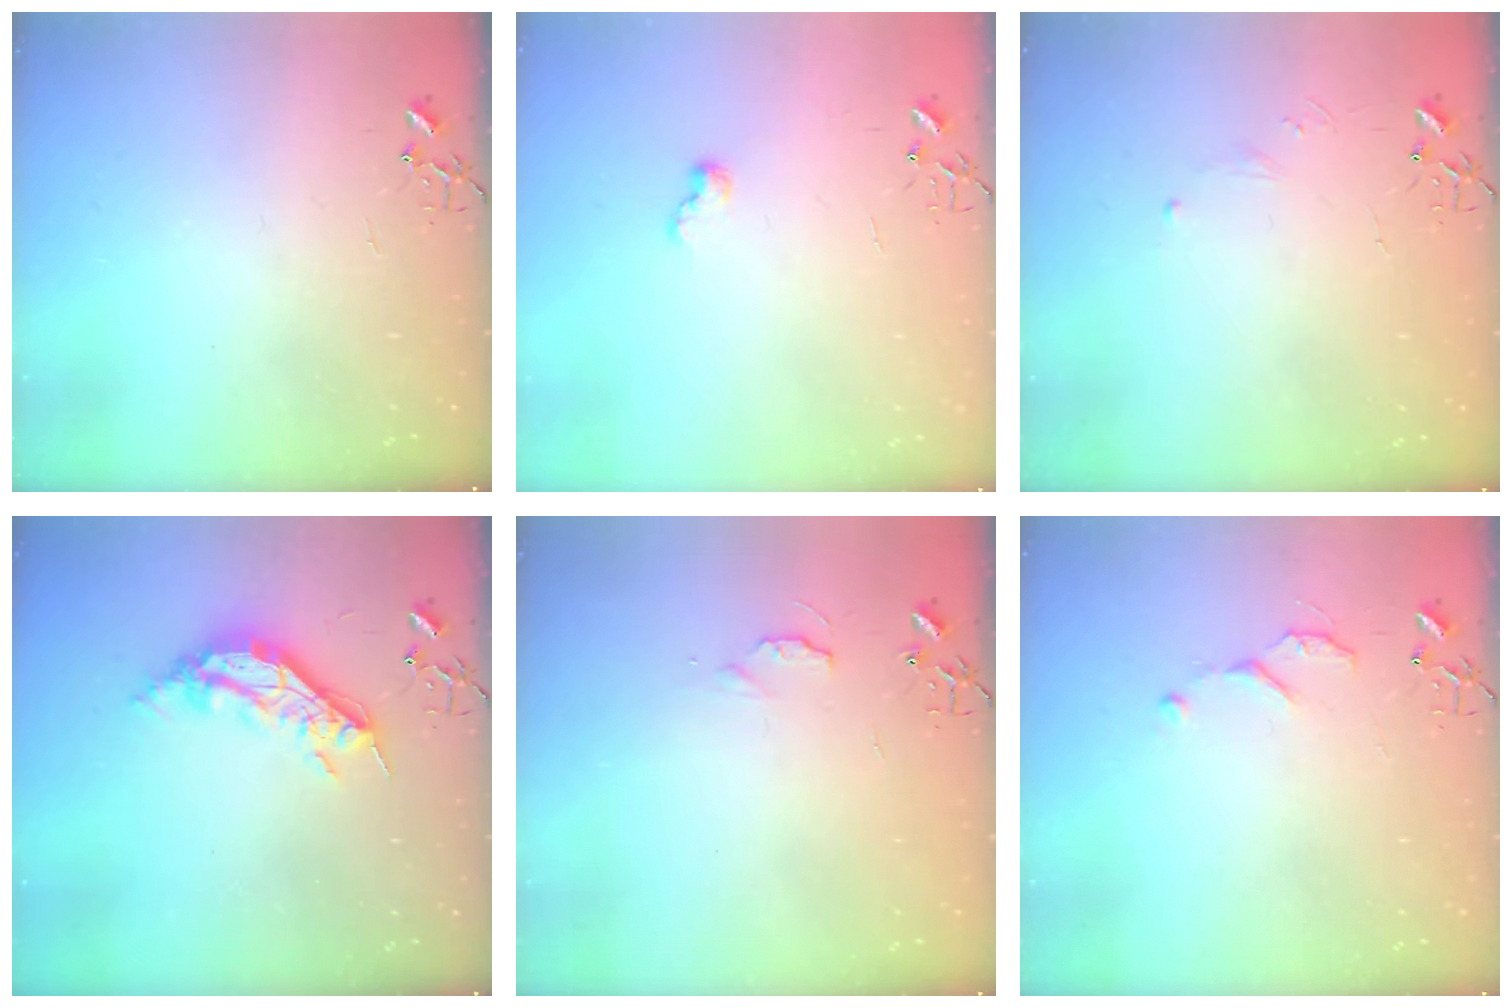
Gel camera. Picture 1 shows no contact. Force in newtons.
{"total": 6.1, "press": 6.0, "slide": 0.7}
{"total": 3.5, "press": 3.5, "slide": 0.5}
{"total": 15.5, "press": 15.5, "slide": 0.6}
{"total": 3.8, "press": 3.7, "slide": 0.5}
{"total": 5.5, "press": 5.5, "slide": 0.7}